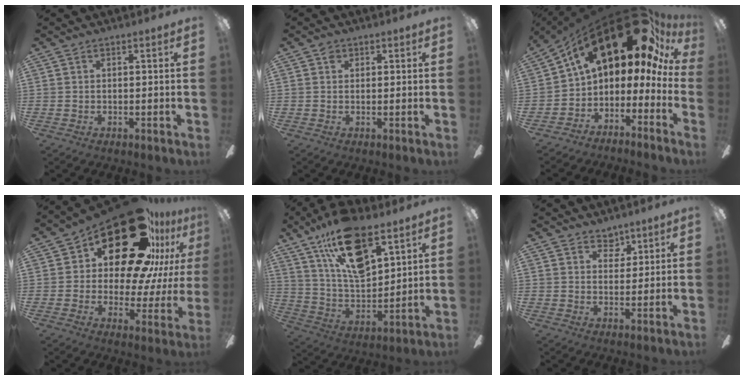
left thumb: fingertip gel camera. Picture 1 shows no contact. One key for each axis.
{"total": 1.6, "fx": 0.8, "fy": 1.2, "fz": 0.8, "tx": -0.010, "ty": 0.000, "tz": 0.012}
{"total": 24.1, "fx": 14.9, "fy": 11.3, "fz": 15.2, "tx": -0.237, "ty": -0.101, "tz": 0.282}
{"total": 26.7, "fx": 15.6, "fy": 12.8, "fz": 17.5, "tx": -0.266, "ty": -0.092, "tz": 0.271}
{"total": 20.1, "fx": 12.6, "fy": 8.9, "fz": 12.9, "tx": -0.232, "ty": -0.063, "tz": 0.220}
{"total": 4.2, "fx": 3.3, "fy": 2.4, "fz": 0.8, "tx": -0.004, "ty": -0.016, "tz": 0.058}